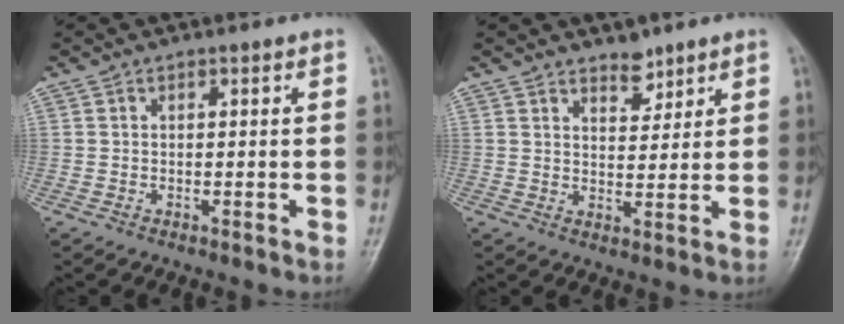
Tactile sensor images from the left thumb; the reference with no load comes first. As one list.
[{"total": 3.9, "force": [3.1, 1.8, 1.4], "torque": [-0.004, -0.025, 0.052]}]